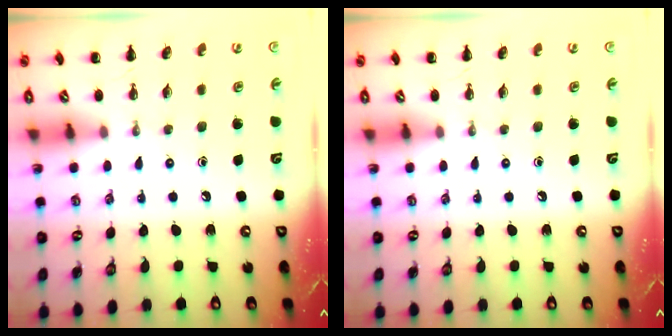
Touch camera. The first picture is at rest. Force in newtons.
{"total": 0.0}